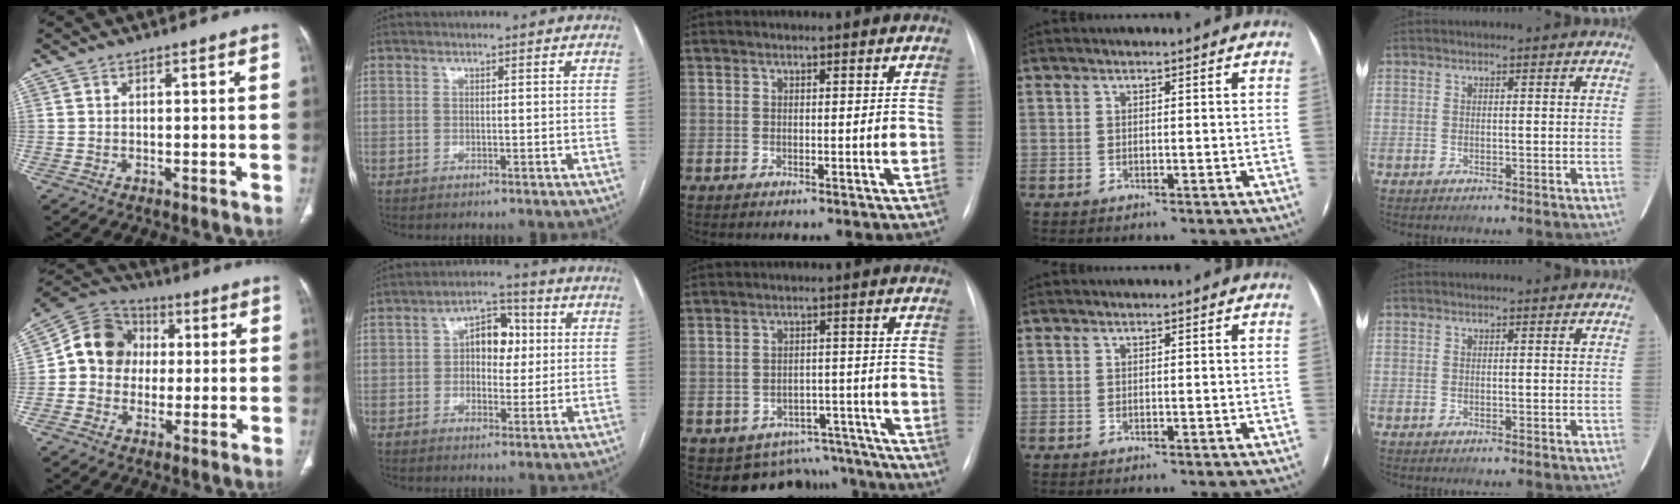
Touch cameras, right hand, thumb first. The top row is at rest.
{"thumb": {"total": 11.7, "force": [0.9, 10.4, 5.3], "torque": [-0.063, 0.024, -0.001]}, "index": {"total": 7.0, "force": [0.9, 4.3, 5.4], "torque": [-0.081, 0.025, 0.013]}, "middle": {"total": 11.1, "force": [-9.7, 5.3, 0.2], "torque": [0.019, 0.047, -0.112]}}